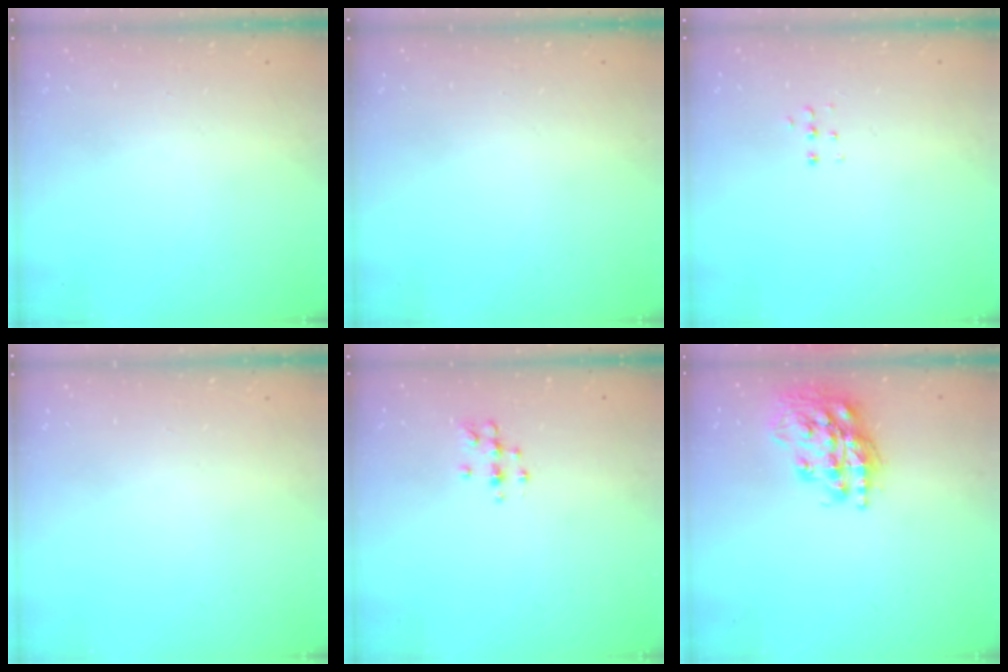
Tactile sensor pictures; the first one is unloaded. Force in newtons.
{"total": 0.0}
{"total": 3.8, "press": 3.7, "slide": 0.7}
{"total": 0.0}
{"total": 7.3, "press": 7.2, "slide": 1.2}
{"total": 17.9, "press": 17.8, "slide": 1.9}